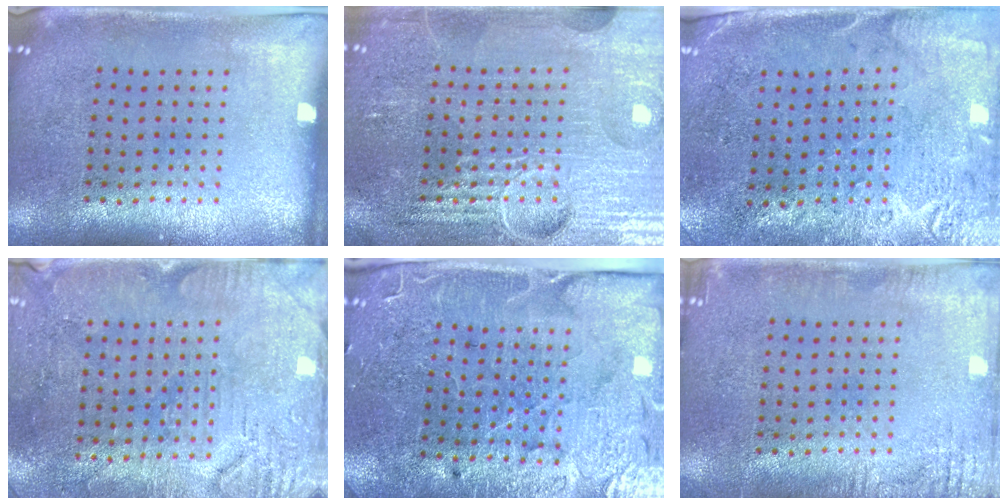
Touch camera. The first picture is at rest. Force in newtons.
{"total": 7.2, "press": 7.2, "slide": 0.8}
{"total": 2.8, "press": 2.4, "slide": 1.4}
{"total": 3.0, "press": 2.9, "slide": 0.8}
{"total": 3.6, "press": 3.6, "slide": 0.6}
{"total": 2.0, "press": 2.0, "slide": 0.2}